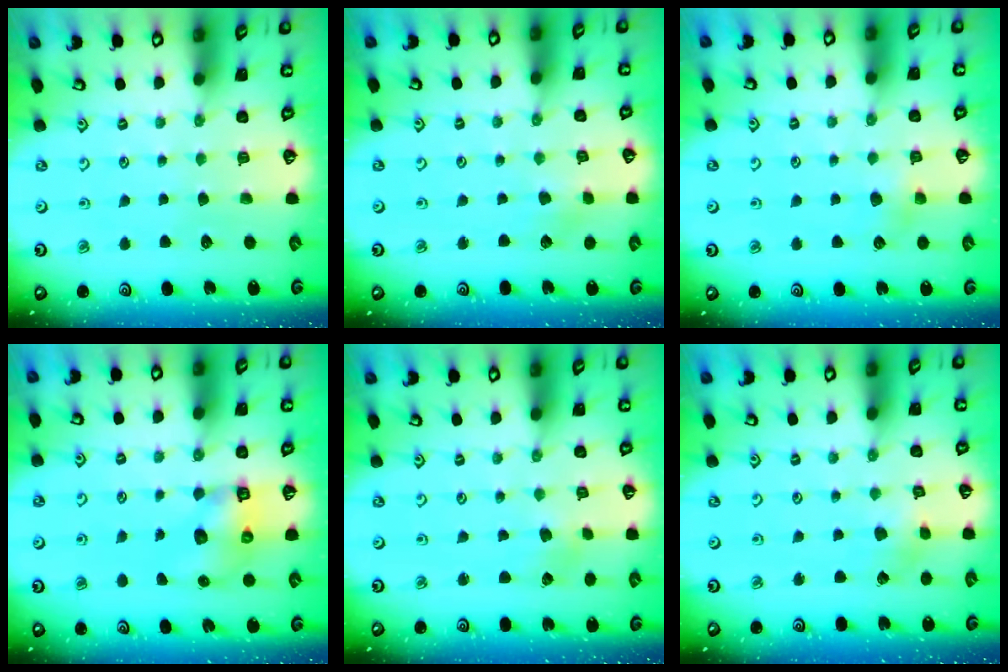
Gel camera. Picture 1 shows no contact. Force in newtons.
{"total": 1.8, "press": 1.8, "slide": 0.2}
{"total": 4.7, "press": 4.7, "slide": 0.7}
{"total": 6.1, "press": 6.1, "slide": 1.0}
{"total": 2.6, "press": 2.6, "slide": 0.4}
{"total": 2.9, "press": 2.9, "slide": 0.2}